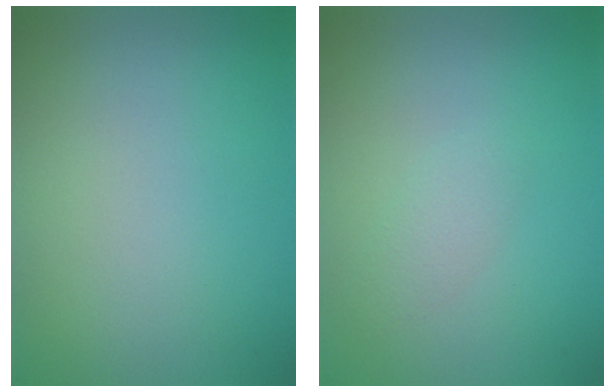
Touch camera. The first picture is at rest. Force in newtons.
{"total": 1.3, "press": 1.3, "slide": 0.0}